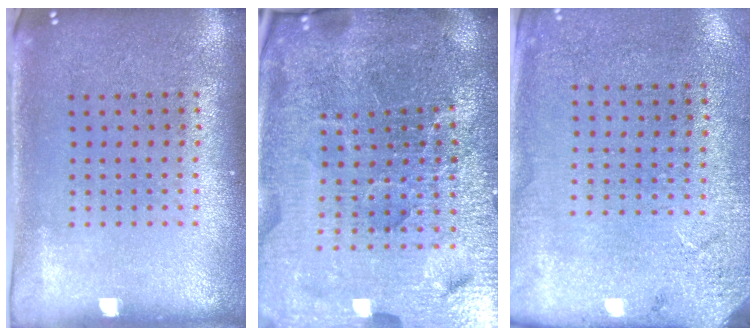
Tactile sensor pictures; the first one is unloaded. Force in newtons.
{"total": 6.3, "press": 5.6, "slide": 2.8}
{"total": 2.7, "press": 2.2, "slide": 1.5}